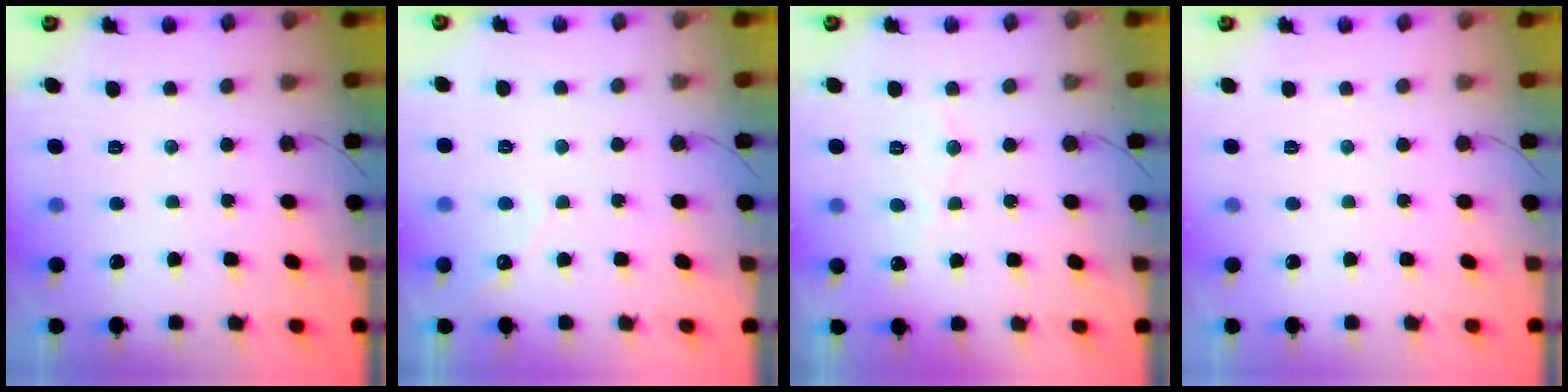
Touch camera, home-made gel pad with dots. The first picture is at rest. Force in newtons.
{"total": 2.7, "press": 2.7, "slide": 0.2}
{"total": 4.5, "press": 4.4, "slide": 0.3}
{"total": 0.0}